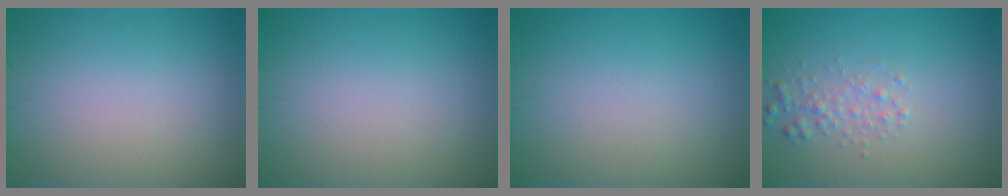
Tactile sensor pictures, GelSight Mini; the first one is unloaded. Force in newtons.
{"total": 0.0}
{"total": 0.0}
{"total": 1.6, "press": 1.6, "slide": 0.0}